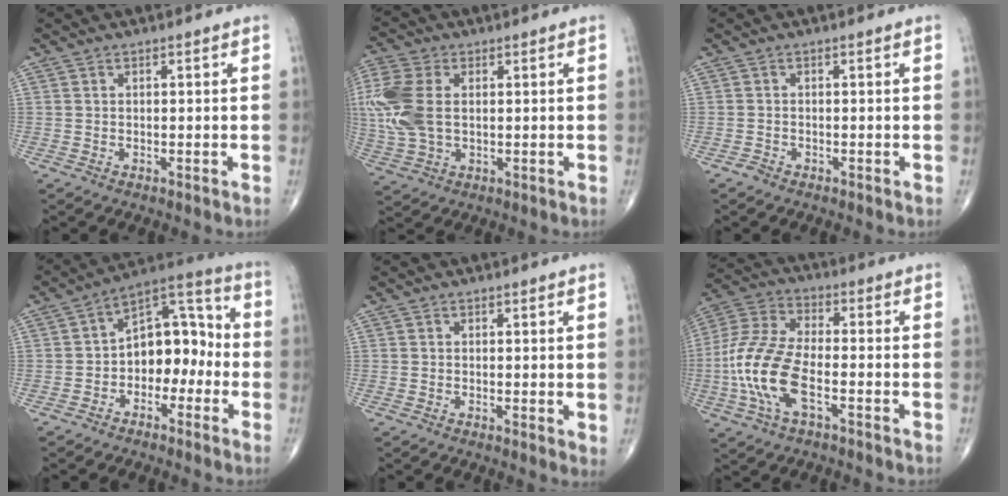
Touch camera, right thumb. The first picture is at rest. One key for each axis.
{"total": 12.6, "fx": 1.1, "fy": 7.9, "fz": 9.7, "tx": -0.248, "ty": 0.008, "tz": 0.025}
{"total": 0.9, "fx": -0.8, "fy": 0.5, "fz": 0.1, "tx": -0.004, "ty": 0.001, "tz": -0.019}
{"total": 11.9, "fx": -2.3, "fy": 7.9, "fz": 8.6, "tx": -0.086, "ty": 0.048, "tz": -0.052}
{"total": 1.3, "fx": 0.4, "fy": 0.5, "fz": 1.1, "tx": -0.019, "ty": -0.007, "tz": 0.003}
{"total": 14.3, "fx": -4.0, "fy": 6.3, "fz": 12.2, "tx": -0.273, "ty": 0.024, "tz": -0.080}